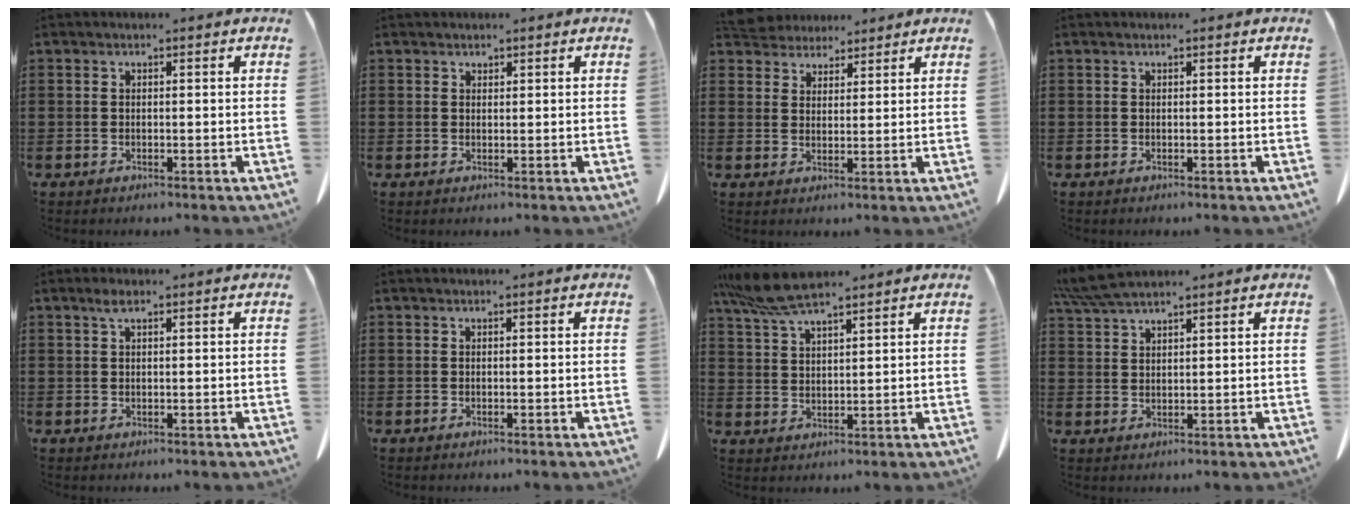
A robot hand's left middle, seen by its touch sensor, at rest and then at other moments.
{"total": 1.0, "force": [0.9, 0.4, -0.1], "torque": [-0.002, -0.001, 0.019]}
{"total": 4.7, "force": [4.4, 1.5, 0.4], "torque": [-0.026, -0.011, 0.083]}
{"total": 0.0}
{"total": 1.6, "force": [0.8, 0.5, 1.4], "torque": [-0.029, 0.002, 0.013]}
{"total": 0.0}
{"total": 7.3, "force": [5.9, 1.3, 4.1], "torque": [-0.096, -0.009, 0.111]}
{"total": 4.8, "force": [4.2, 0.4, 2.3], "torque": [-0.057, -0.007, 0.080]}